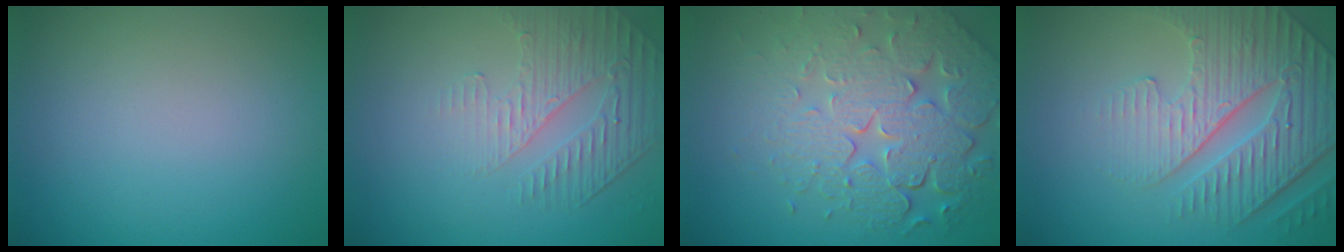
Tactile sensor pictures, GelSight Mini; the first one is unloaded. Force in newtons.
{"total": 2.2, "press": 1.7, "slide": 1.4}
{"total": 8.0, "press": 5.7, "slide": 5.7}
{"total": 5.1, "press": 4.7, "slide": 1.9}